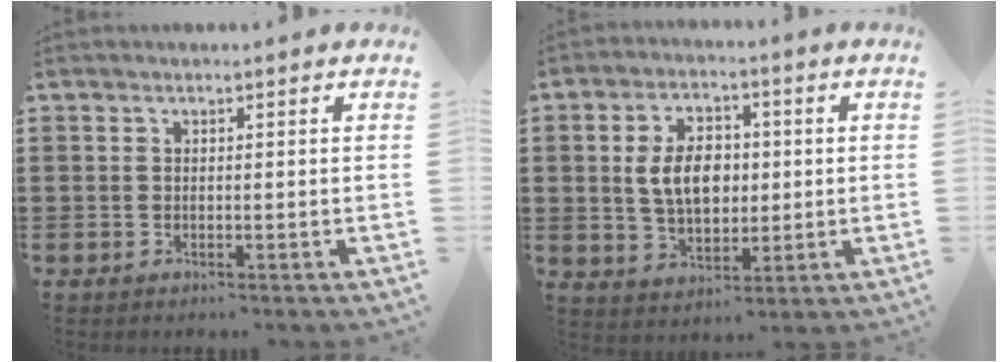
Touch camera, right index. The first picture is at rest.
{"total": 7.7, "force": [0.7, 5.0, 5.8], "torque": [-0.112, 0.010, 0.006]}